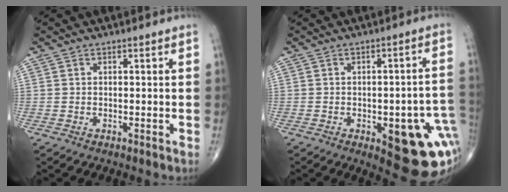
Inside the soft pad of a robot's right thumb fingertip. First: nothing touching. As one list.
[{"total": 17.5, "force": [-4.5, 6.5, 15.6], "torque": [-0.146, 0.020, -0.030]}]